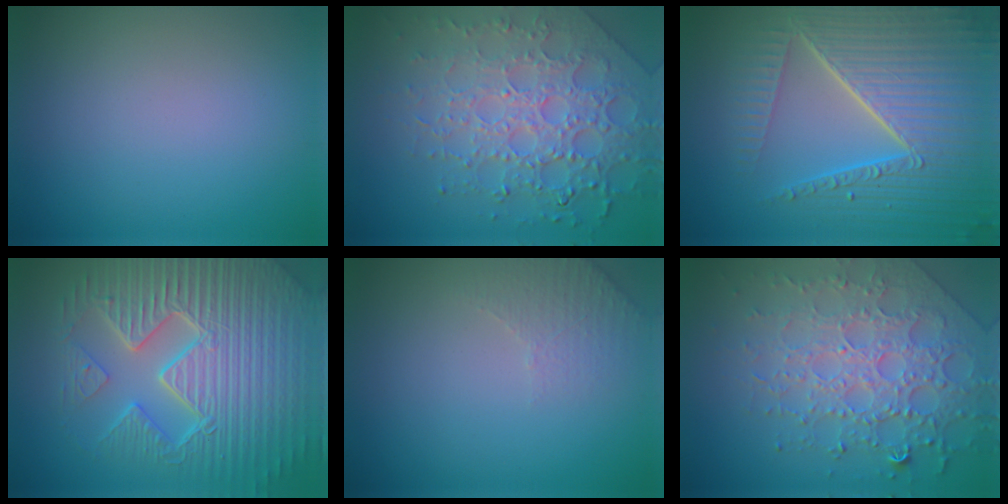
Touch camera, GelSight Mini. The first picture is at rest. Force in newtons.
{"total": 7.9, "press": 5.6, "slide": 5.6}
{"total": 8.9, "press": 6.1, "slide": 6.5}
{"total": 9.6, "press": 6.7, "slide": 6.8}
{"total": 2.1, "press": 2.0, "slide": 0.5}
{"total": 7.9, "press": 5.6, "slide": 5.6}